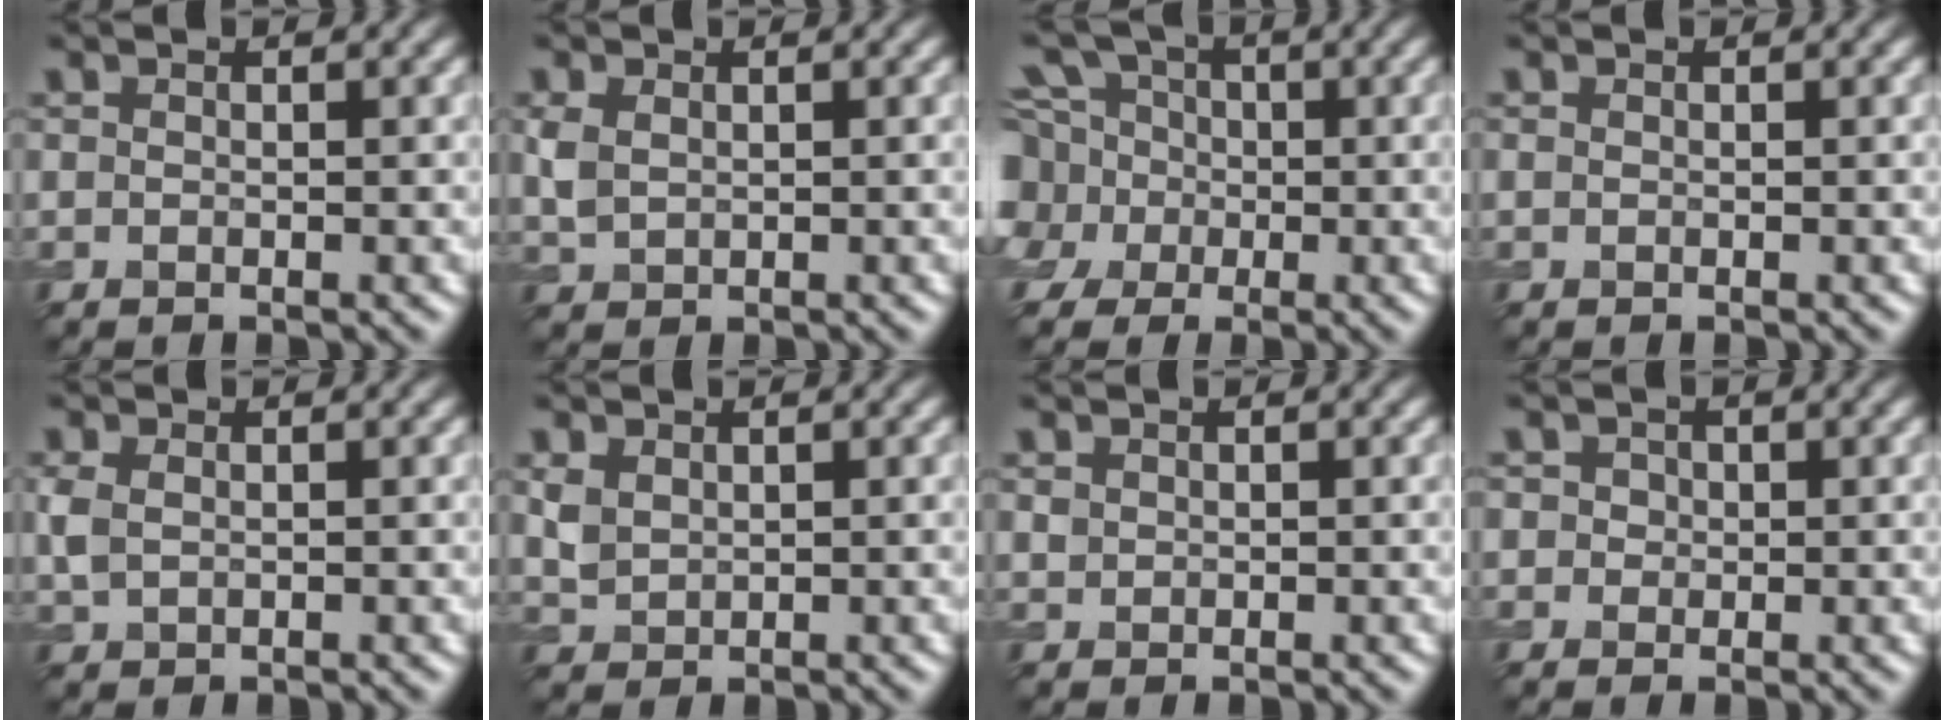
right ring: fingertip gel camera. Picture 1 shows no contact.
{"total": 1.9, "force": [0.5, 1.4, 1.1], "torque": [-0.033, -0.001, 0.014]}
{"total": 8.0, "force": [1.3, 7.0, 3.5], "torque": [-0.085, 0.032, -0.018]}
{"total": 0.0}
{"total": 1.8, "force": [0.2, 1.4, 1.2], "torque": [-0.035, 0.000, 0.008]}
{"total": 1.7, "force": [0.7, 1.3, 0.8], "torque": [-0.023, -0.001, 0.020]}
{"total": 0.5, "force": [0.3, 0.5, 0.1], "torque": [0.000, -0.002, 0.008]}
{"total": 1.8, "force": [0.6, 1.6, 0.7], "torque": [0.005, 0.015, -0.002]}